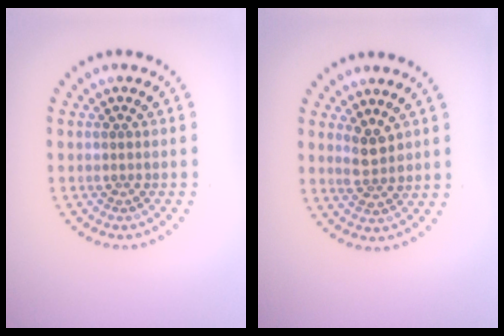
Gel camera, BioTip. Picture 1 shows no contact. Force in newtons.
{"total": 2.2, "press": 2.1, "slide": 0.7}